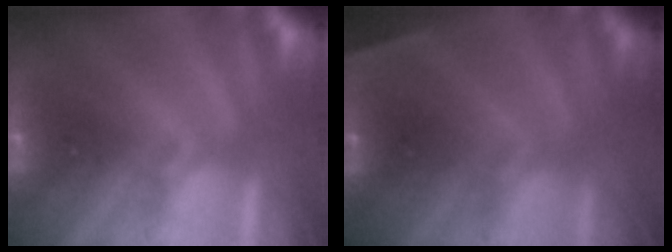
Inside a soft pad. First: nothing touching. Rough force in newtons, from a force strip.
{"total": 2.0}